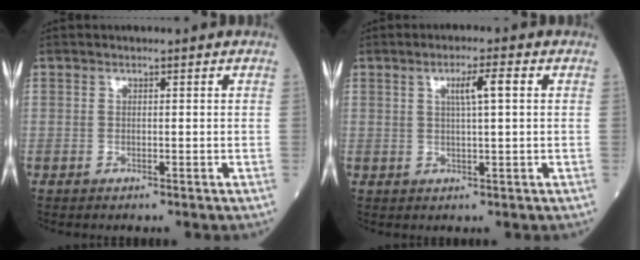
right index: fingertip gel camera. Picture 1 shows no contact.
{"total": 3.9, "force": [1.1, 0.0, 3.8], "torque": [-0.065, 0.006, 0.018]}